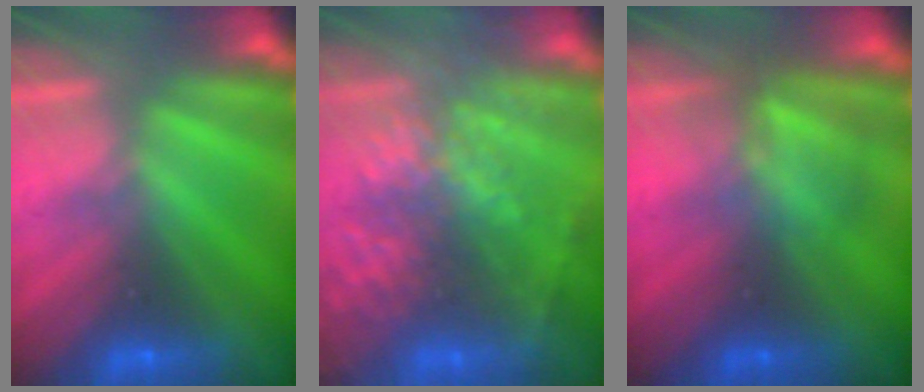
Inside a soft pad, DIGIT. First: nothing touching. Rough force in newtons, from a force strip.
{"total": 6.8}
{"total": 2.9}